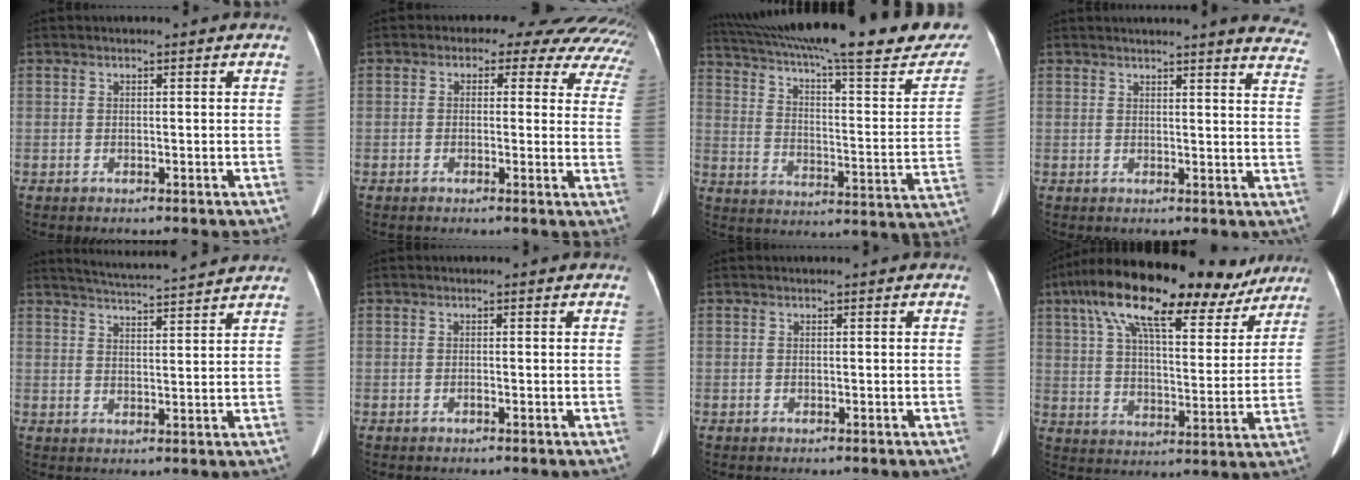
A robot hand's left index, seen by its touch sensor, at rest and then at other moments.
{"total": 15.6, "force": [12.6, 7.1, 5.9], "torque": [-0.058, 0.007, 0.111]}
{"total": 34.2, "force": [28.0, 4.6, 19.0], "torque": [-0.273, -0.035, 0.369]}
{"total": 13.7, "force": [12.9, 0.8, 4.8], "torque": [-0.034, -0.055, 0.117]}
{"total": 11.3, "force": [10.6, -0.4, 3.9], "torque": [-0.071, 0.020, 0.146]}
{"total": 0.0}
{"total": 0.0}
{"total": 23.0, "force": [16.0, 7.2, 14.8], "torque": [-0.246, 0.054, 0.239]}